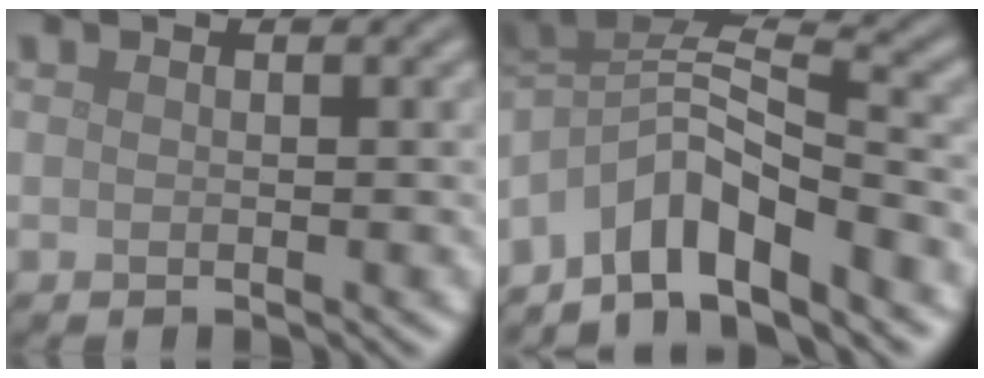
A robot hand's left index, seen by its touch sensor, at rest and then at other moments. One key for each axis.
{"total": 6.9, "fx": -4.5, "fy": 2.2, "fz": 4.7, "tx": -0.071, "ty": 0.010, "tz": -0.095}